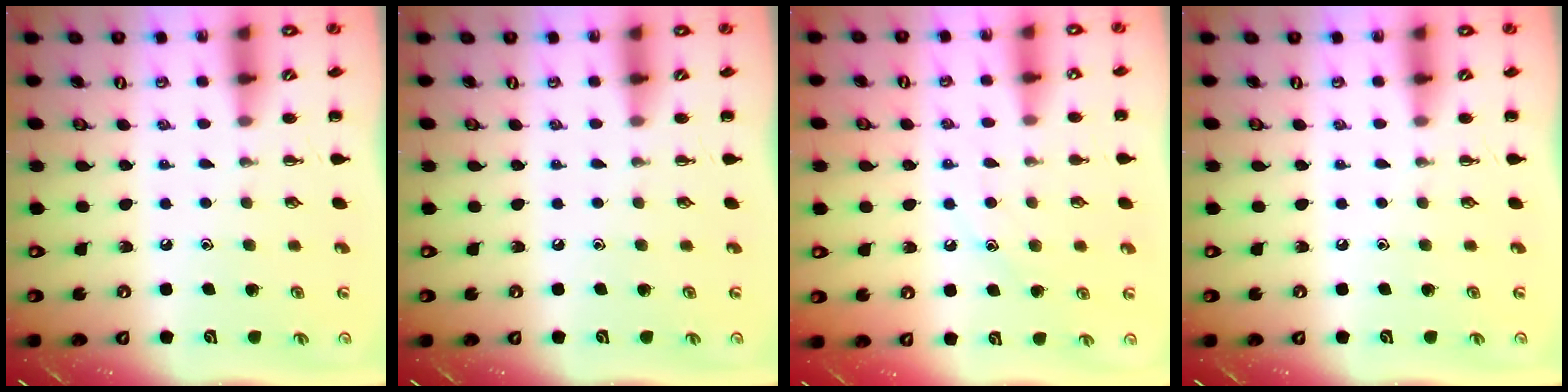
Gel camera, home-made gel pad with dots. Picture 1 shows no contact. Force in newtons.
{"total": 0.0}
{"total": 8.7, "press": 8.5, "slide": 1.5}
{"total": 0.0}